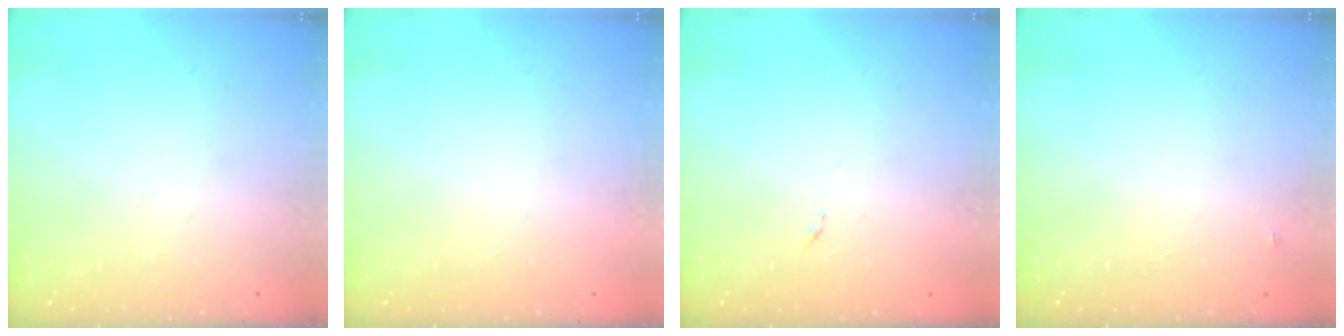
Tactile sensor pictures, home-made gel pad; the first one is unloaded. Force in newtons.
{"total": 1.5, "press": 1.5, "slide": 0.1}
{"total": 2.6, "press": 2.6, "slide": 0.4}
{"total": 2.6, "press": 2.6, "slide": 0.2}